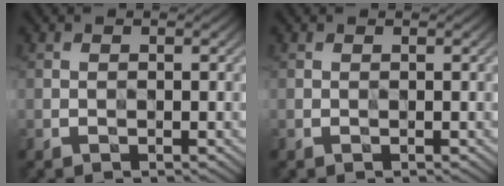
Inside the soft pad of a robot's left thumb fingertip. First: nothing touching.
{"total": 0.0}